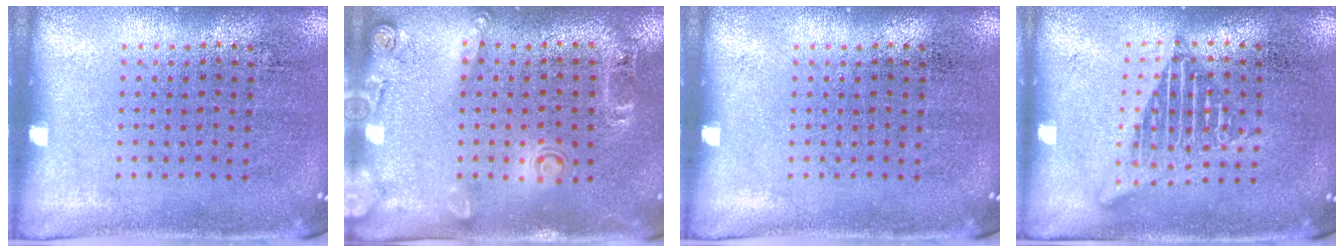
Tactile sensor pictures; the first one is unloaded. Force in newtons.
{"total": 1.7, "press": 1.2, "slide": 1.2}
{"total": 0.0}
{"total": 1.7, "press": 1.7, "slide": 0.2}